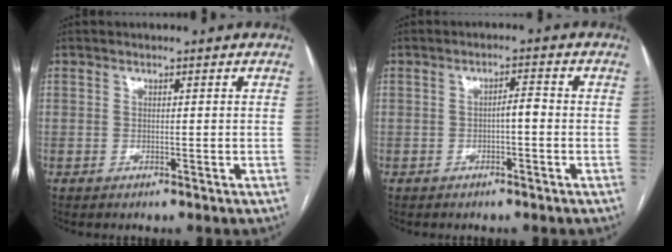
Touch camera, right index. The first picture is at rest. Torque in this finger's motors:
{"motor_torque": [0.57, -0.03, 0.02, 0.05]}